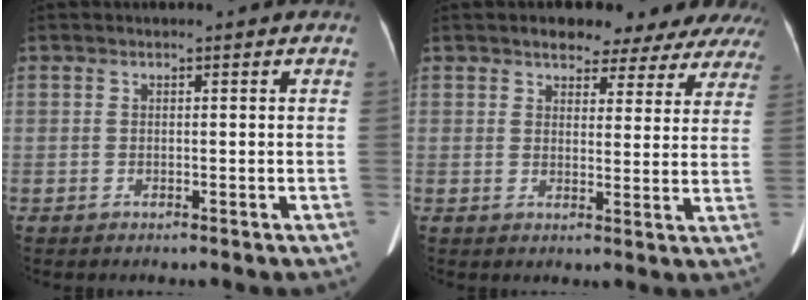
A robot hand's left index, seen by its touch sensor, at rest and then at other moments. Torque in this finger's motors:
{"motor_torque": [0.96, -1.18, 0.17, 0.01]}